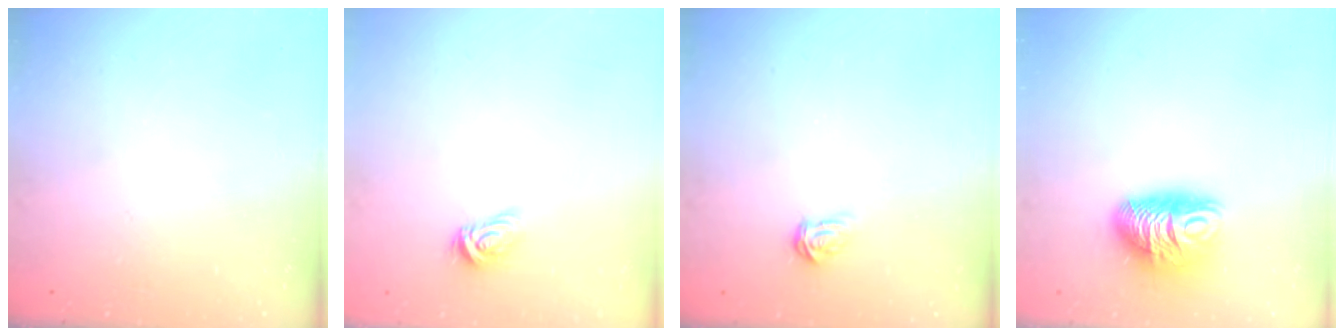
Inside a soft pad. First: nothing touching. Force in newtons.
{"total": 3.7, "press": 3.7, "slide": 0.4}
{"total": 2.4, "press": 2.4, "slide": 0.2}
{"total": 10.4, "press": 10.3, "slide": 1.0}